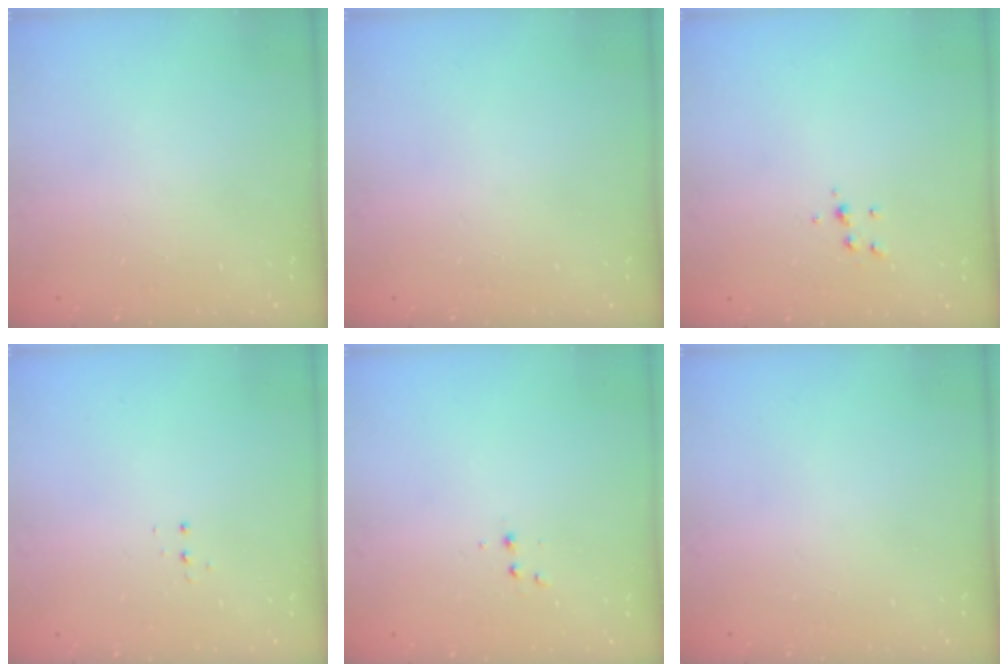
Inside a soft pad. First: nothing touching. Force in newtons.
{"total": 0.0}
{"total": 5.3, "press": 5.3, "slide": 0.5}
{"total": 3.3, "press": 3.2, "slide": 0.6}
{"total": 2.9, "press": 2.7, "slide": 1.1}
{"total": 0.0}